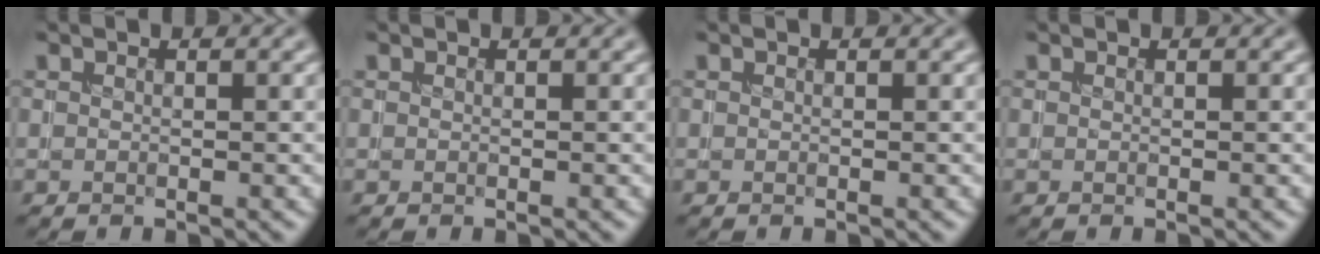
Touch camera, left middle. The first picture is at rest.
{"total": 0.0}
{"total": 0.0}
{"total": 0.0}